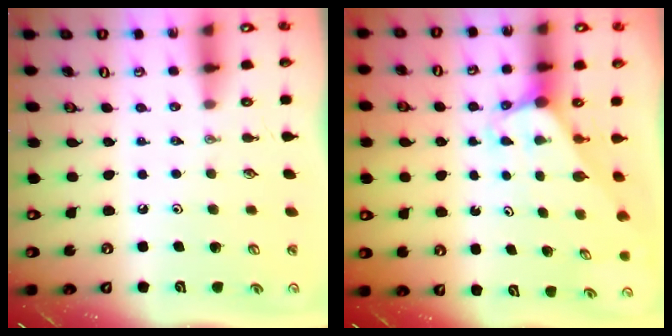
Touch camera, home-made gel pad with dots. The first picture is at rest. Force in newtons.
{"total": 2.9, "press": 2.9, "slide": 0.1}